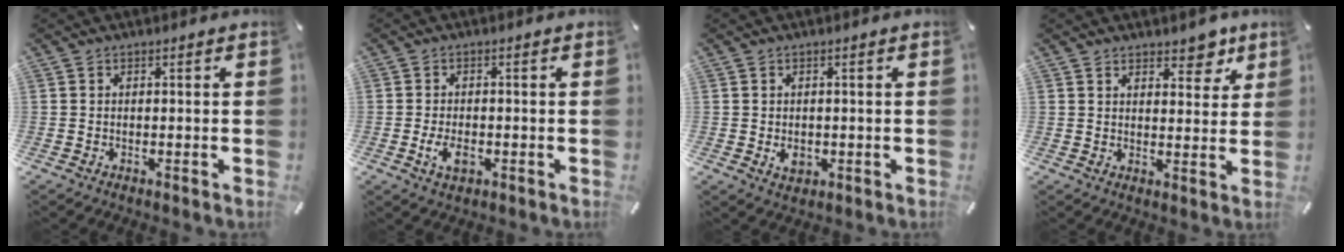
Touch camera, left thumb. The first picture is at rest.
{"total": 4.0, "force": [-1.1, 2.3, 3.1], "torque": [-0.073, -0.002, -0.022]}
{"total": 2.9, "force": [-0.5, 2.2, 1.8], "torque": [-0.032, -0.003, -0.011]}
{"total": 5.7, "force": [4.3, 3.2, 2.0], "torque": [-0.004, -0.028, 0.068]}